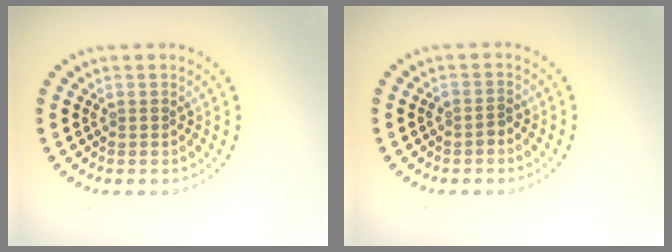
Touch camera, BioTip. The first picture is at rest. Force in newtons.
{"total": 1.0, "press": 0.8, "slide": 0.5}